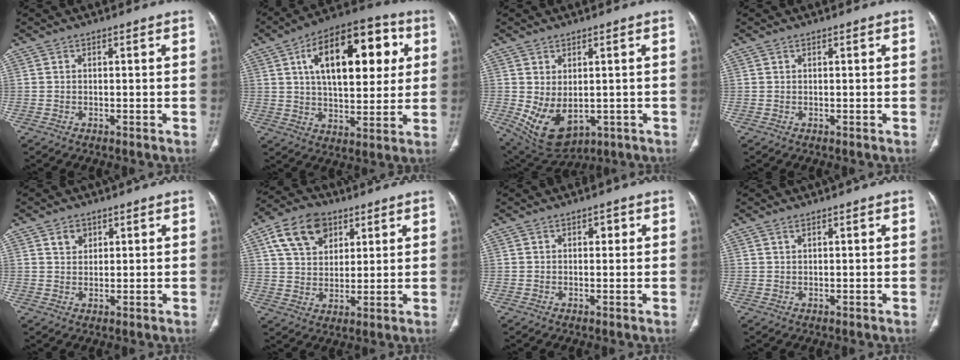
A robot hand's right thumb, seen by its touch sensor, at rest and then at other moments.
{"total": 22.0, "force": [6.6, 11.0, 17.8], "torque": [-0.236, 0.004, 0.094]}
{"total": 10.1, "force": [-1.3, 6.3, 7.7], "torque": [-0.127, -0.005, 0.009]}
{"total": 0.0}
{"total": 3.0, "force": [1.7, 2.2, 1.2], "torque": [-0.008, -0.011, 0.031]}
{"total": 12.4, "force": [5.7, 8.5, 7.0], "torque": [-0.104, -0.009, 0.102]}
{"total": 1.6, "force": [0.6, 1.1, 1.1], "torque": [-0.007, 0.001, 0.007]}
{"total": 1.0, "force": [0.7, 0.3, 0.5], "torque": [-0.013, 0.001, 0.017]}